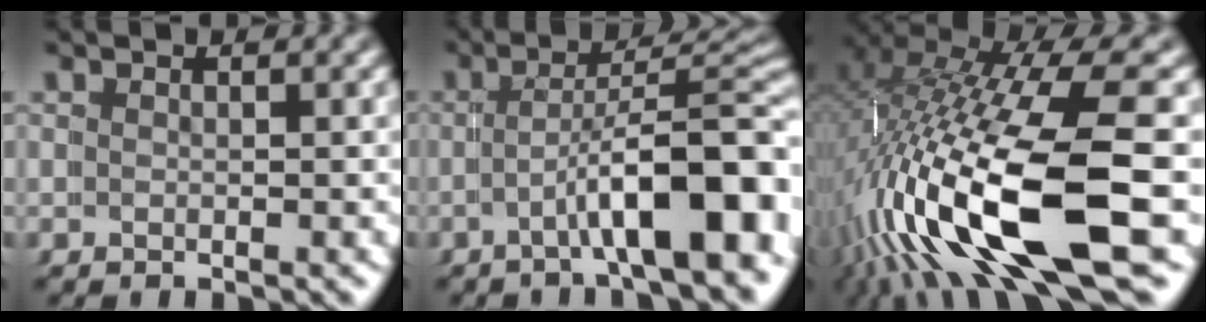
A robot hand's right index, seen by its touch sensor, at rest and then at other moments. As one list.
[{"total": 7.7, "force": [-2.5, 2.3, 6.9], "torque": [-0.091, -0.003, -0.037]}, {"total": 13.4, "force": [-2.7, 6.1, 11.6], "torque": [-0.252, -0.038, -0.019]}]